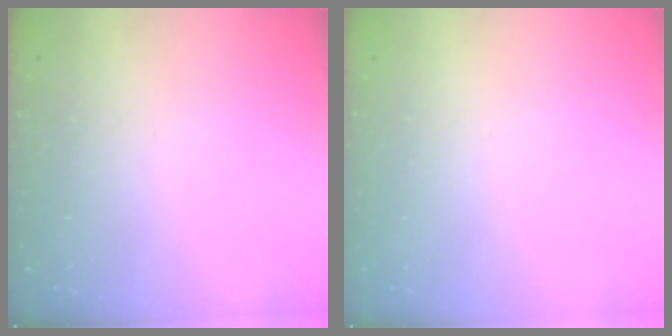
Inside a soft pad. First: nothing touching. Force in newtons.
{"total": 0.0}